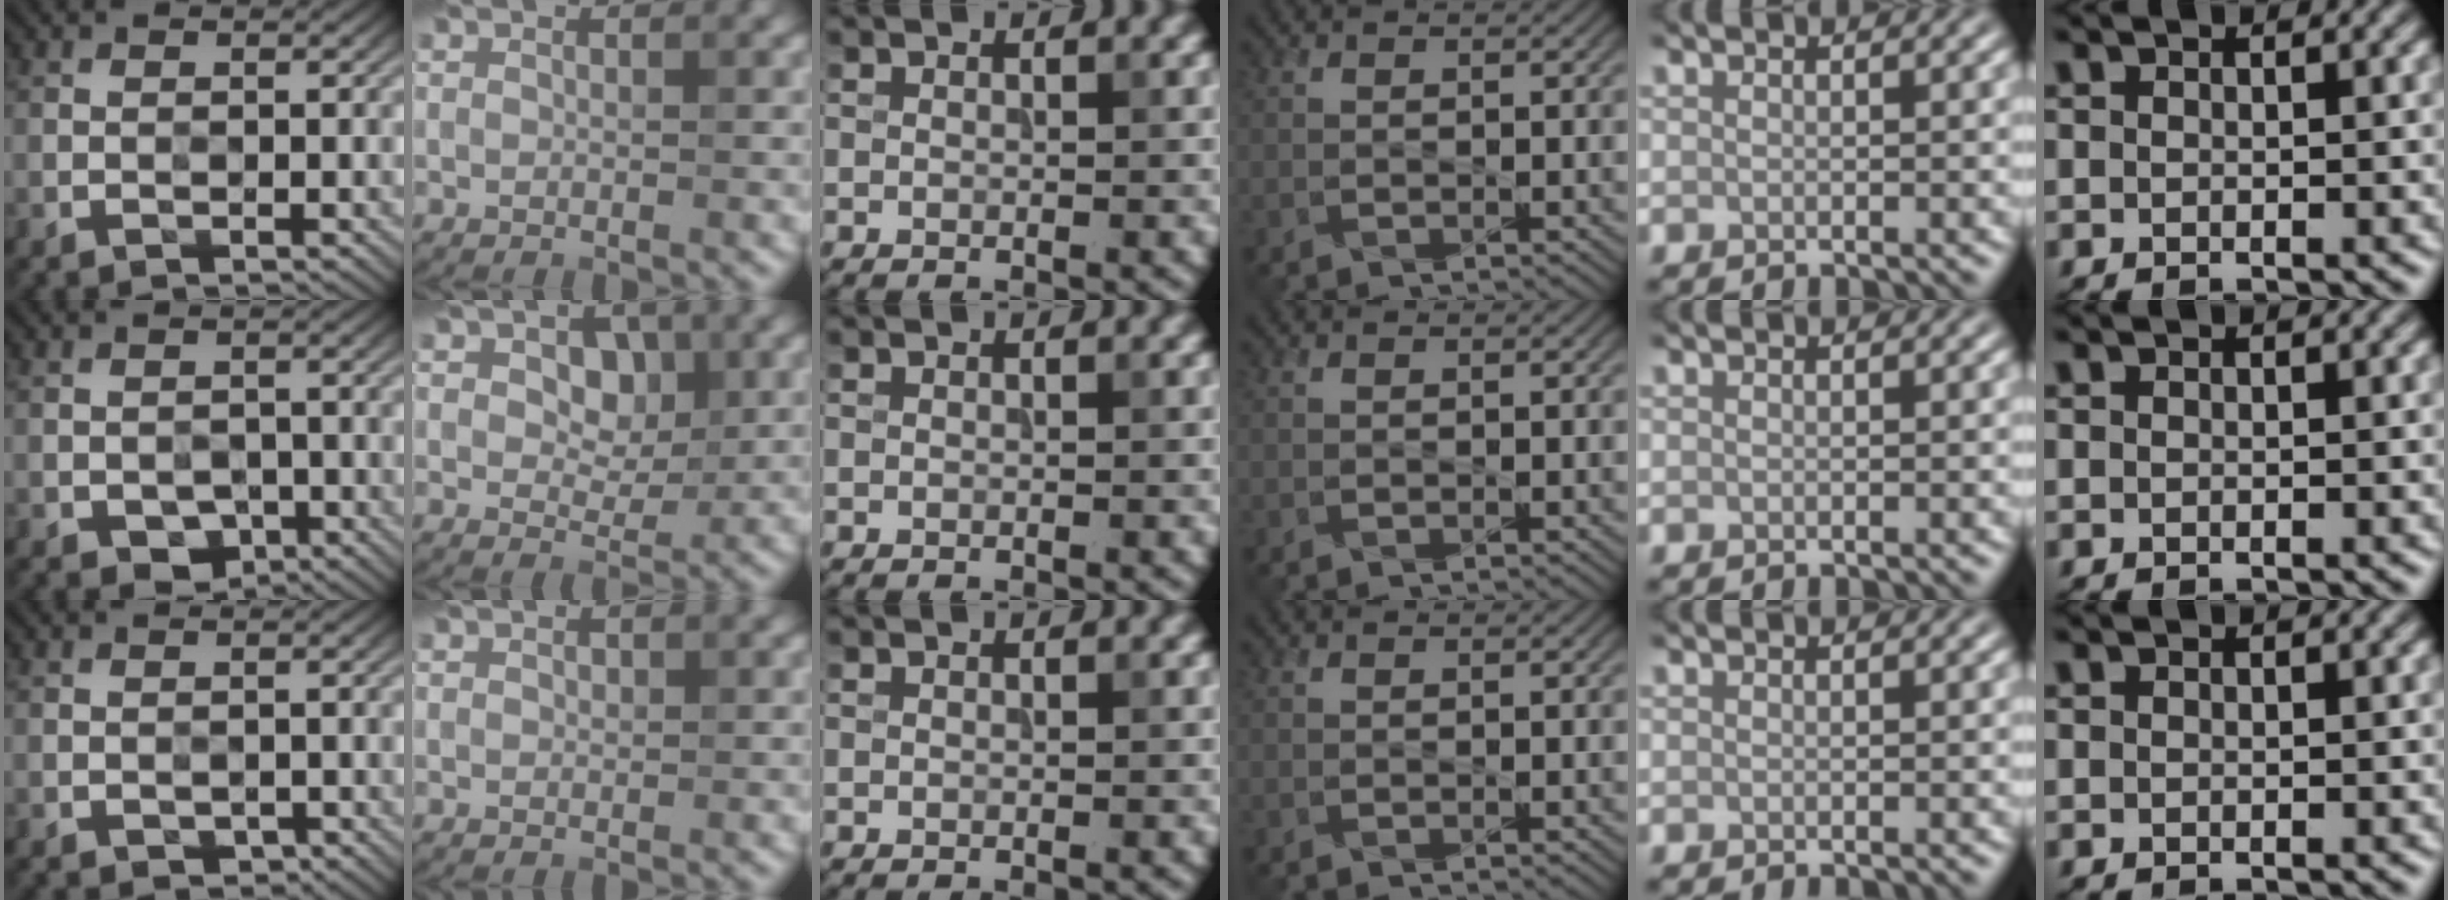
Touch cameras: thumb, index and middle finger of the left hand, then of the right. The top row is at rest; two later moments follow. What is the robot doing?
{"motion": "press", "object": "stopwatch"}